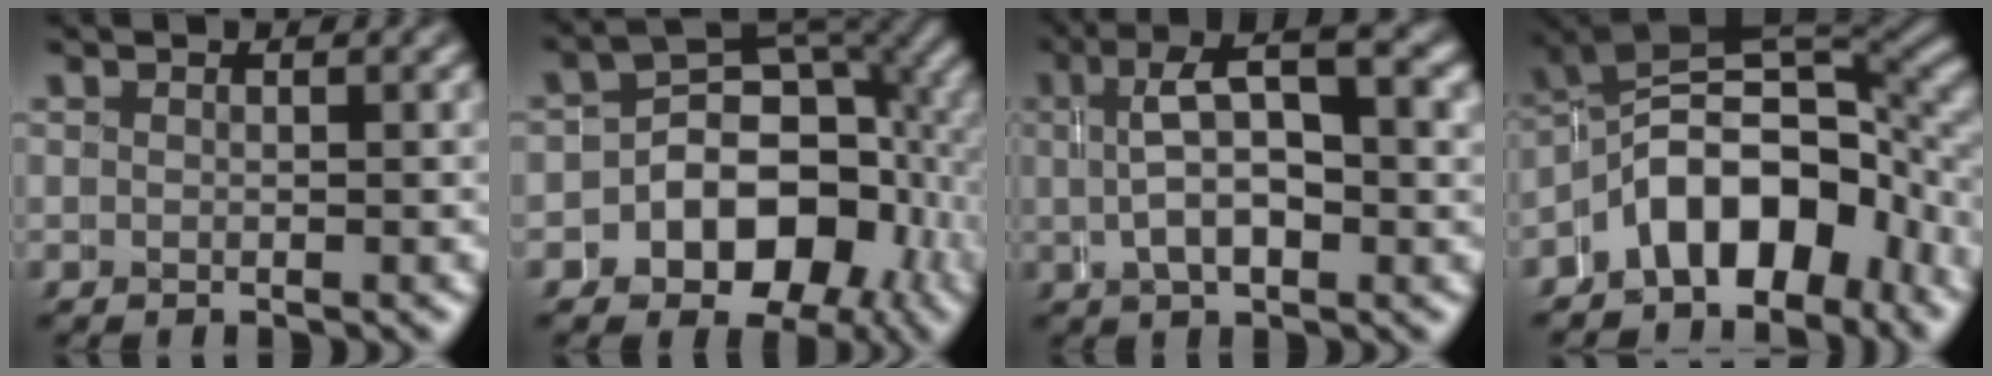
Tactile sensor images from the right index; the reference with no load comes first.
{"total": 11.0, "force": [-1.1, 8.5, 6.9], "torque": [-0.108, -0.009, -0.024]}
{"total": 5.7, "force": [1.1, 1.9, 5.3], "torque": [-0.079, 0.021, 0.013]}
{"total": 9.7, "force": [-1.2, 6.1, 7.5], "torque": [-0.121, -0.006, -0.020]}